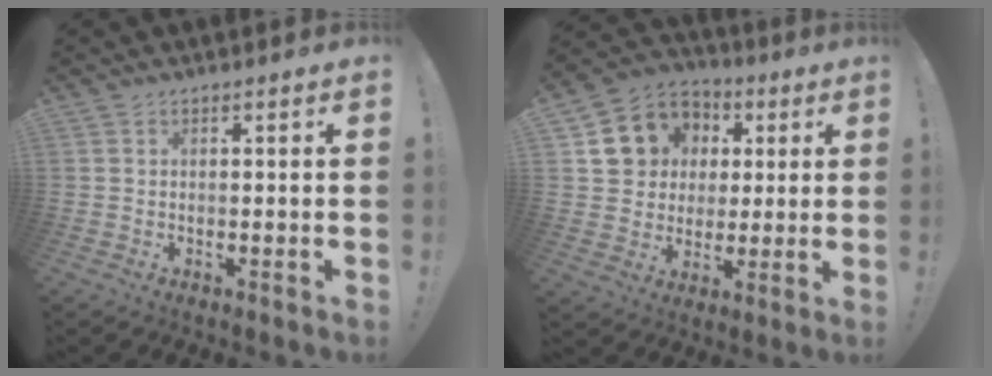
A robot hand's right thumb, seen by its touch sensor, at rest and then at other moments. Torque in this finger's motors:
{"motor_torque": [0.27, 0.46, 0.39, -0.14, 0.03]}